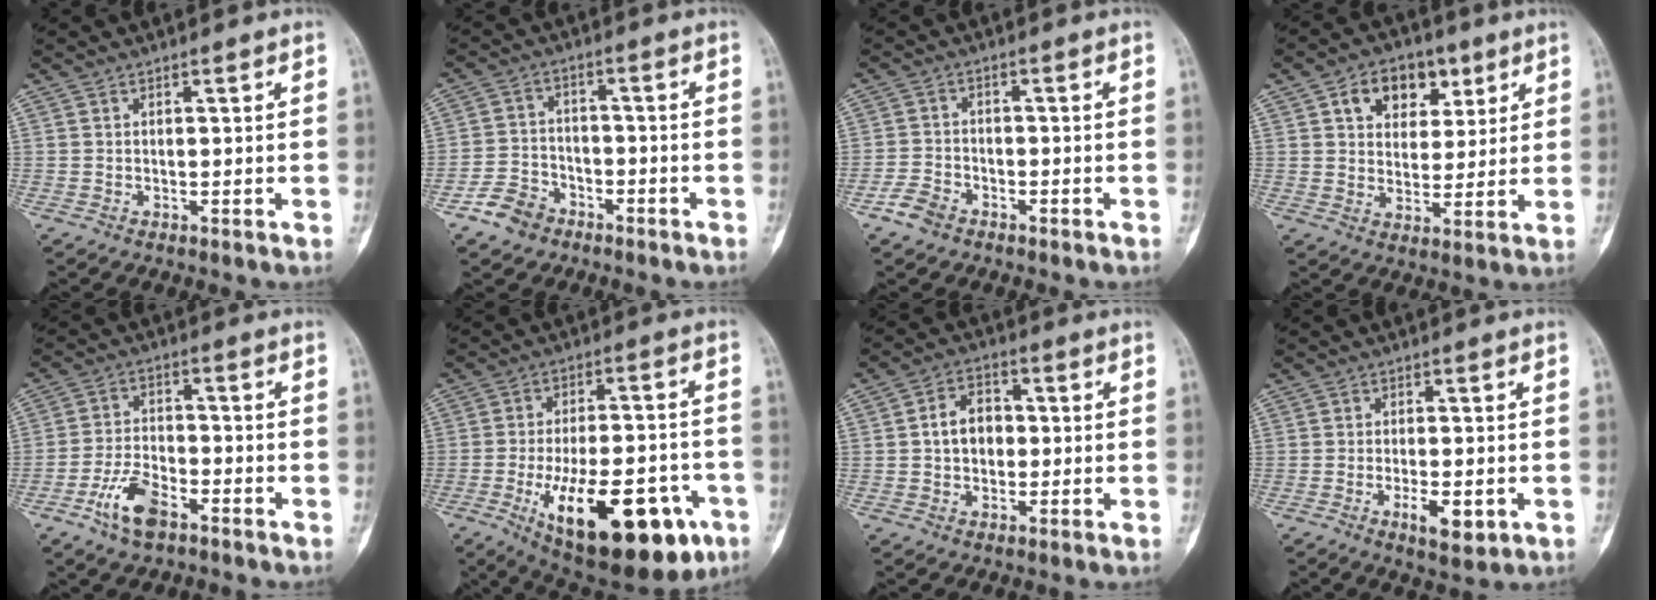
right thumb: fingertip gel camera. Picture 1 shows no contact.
{"total": 6.5, "force": [-4.3, 4.5, 2.0], "torque": [-0.022, 0.028, -0.078]}
{"total": 4.1, "force": [-2.8, 2.4, 1.7], "torque": [-0.032, 0.016, -0.052]}
{"total": 10.9, "force": [4.7, 7.7, 6.0], "torque": [-0.051, -0.010, 0.073]}
{"total": 8.3, "force": [-4.8, 3.9, 5.6], "torque": [-0.108, 0.024, -0.089]}
{"total": 25.0, "force": [-10.3, 10.4, 20.2], "torque": [-0.268, 0.025, -0.137]}
{"total": 7.0, "force": [0.0, 5.3, 4.5], "torque": [-0.052, 0.017, -0.007]}
{"total": 5.7, "force": [-2.1, 2.3, 4.8], "torque": [-0.069, -0.001, -0.026]}